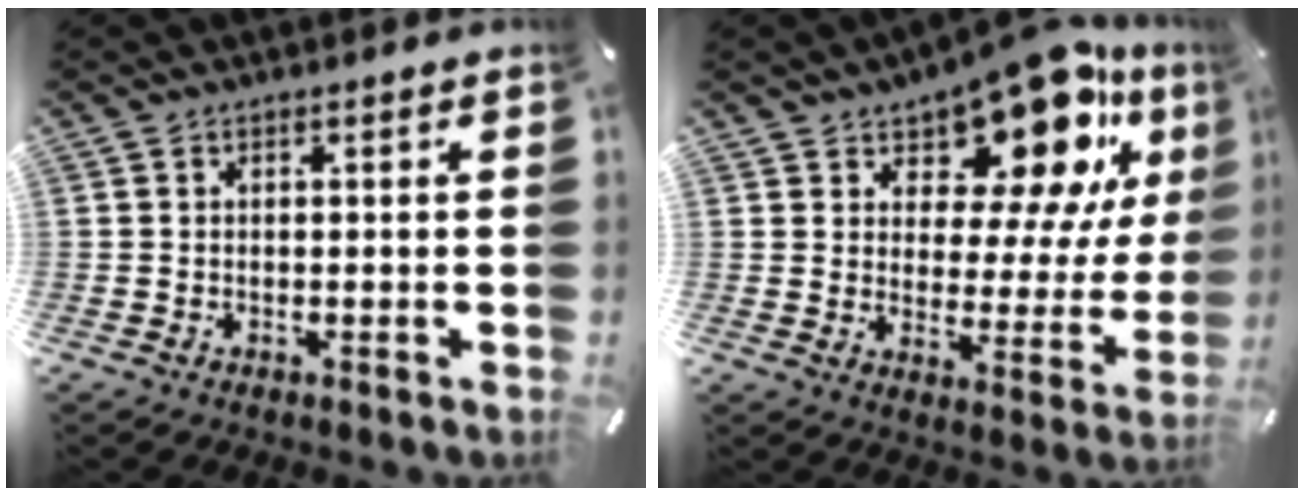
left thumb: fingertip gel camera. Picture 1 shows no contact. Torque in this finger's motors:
{"motor_torque": [2.80, 2.21, 1.42, -1.35, 0.12]}